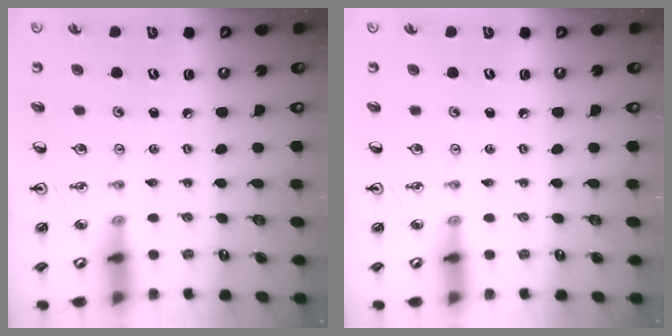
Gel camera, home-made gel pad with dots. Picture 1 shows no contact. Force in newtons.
{"total": 0.0}